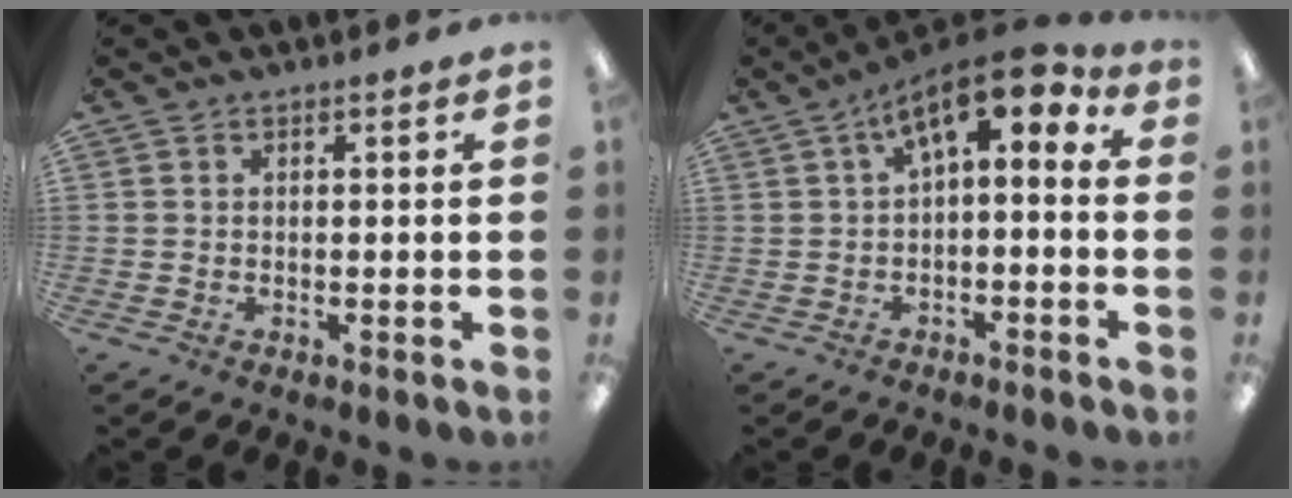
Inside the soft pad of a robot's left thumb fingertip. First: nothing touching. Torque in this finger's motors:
{"motor_torque": [-0.22, 0.80, 0.29, 0.82, 0.08]}